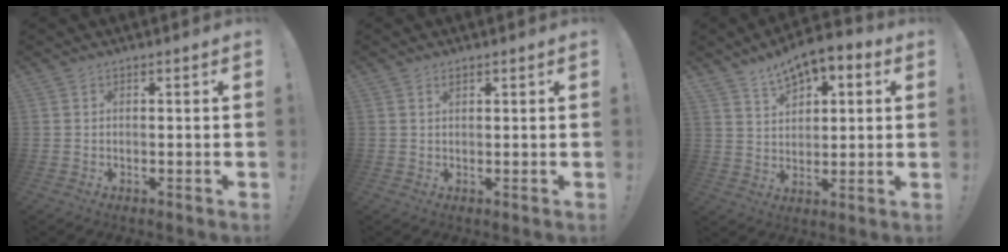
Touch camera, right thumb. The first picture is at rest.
{"total": 1.1, "force": [0.8, 0.5, 0.6], "torque": [-0.003, -0.003, 0.014]}
{"total": 8.7, "force": [6.3, 4.6, 3.8], "torque": [-0.060, -0.041, 0.117]}